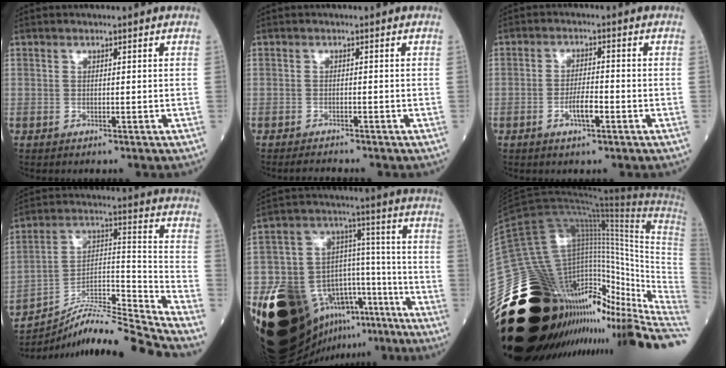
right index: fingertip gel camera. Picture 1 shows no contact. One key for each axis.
{"total": 1.7, "fx": -1.7, "fy": -0.3, "fz": 0.3, "tx": -0.011, "ty": -0.008, "tz": -0.027}
{"total": 3.7, "fx": -1.6, "fy": 0.8, "fz": 3.3, "tx": -0.061, "ty": 0.002, "tz": -0.029}
{"total": 16.5, "fx": -15.7, "fy": -2.5, "fz": 4.7, "tx": -0.072, "ty": 0.035, "tz": -0.269}
{"total": 27.2, "fx": -16.0, "fy": 15.1, "fz": 15.9, "tx": -0.274, "ty": 0.050, "tz": -0.239}
{"total": 43.5, "fx": -26.8, "fy": 14.9, "fz": 30.9, "tx": -0.448, "ty": -0.002, "tz": -0.400}